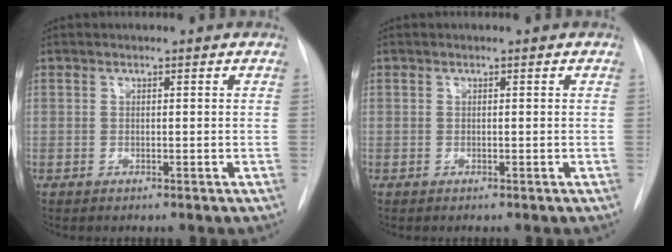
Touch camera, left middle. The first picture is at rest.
{"total": 0.0}